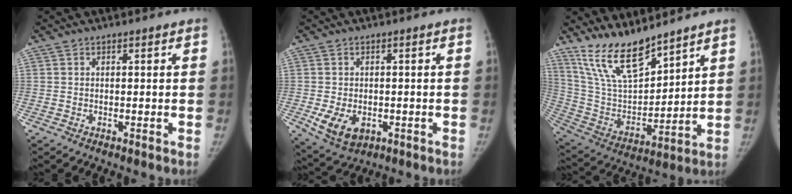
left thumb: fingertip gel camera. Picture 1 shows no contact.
{"total": 7.4, "force": [-2.0, 5.1, 5.0], "torque": [-0.077, -0.007, -0.019]}
{"total": 15.4, "force": [12.5, 4.5, 7.7], "torque": [-0.118, -0.073, 0.249]}